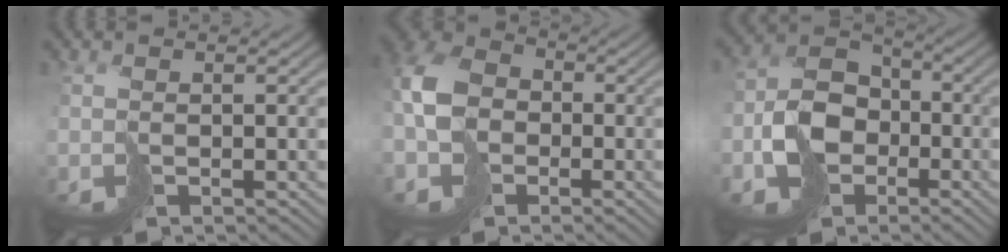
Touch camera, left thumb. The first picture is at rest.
{"total": 8.9, "force": [-2.4, 7.0, 4.9], "torque": [-0.142, -0.019, -0.050]}
{"total": 8.4, "force": [-3.4, 6.6, 4.0], "torque": [-0.092, -0.016, -0.071]}